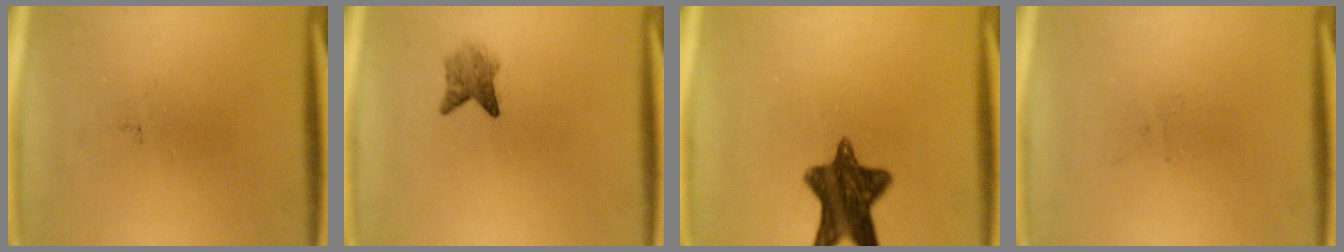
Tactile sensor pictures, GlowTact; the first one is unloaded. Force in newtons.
{"total": 2.6}
{"total": 11.6}
{"total": 0.0}